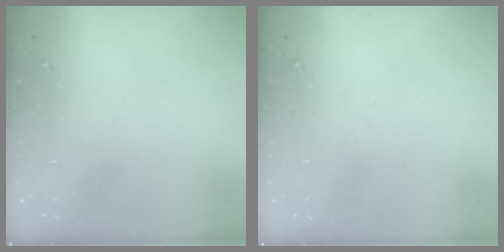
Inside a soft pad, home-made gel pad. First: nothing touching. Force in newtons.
{"total": 0.0}